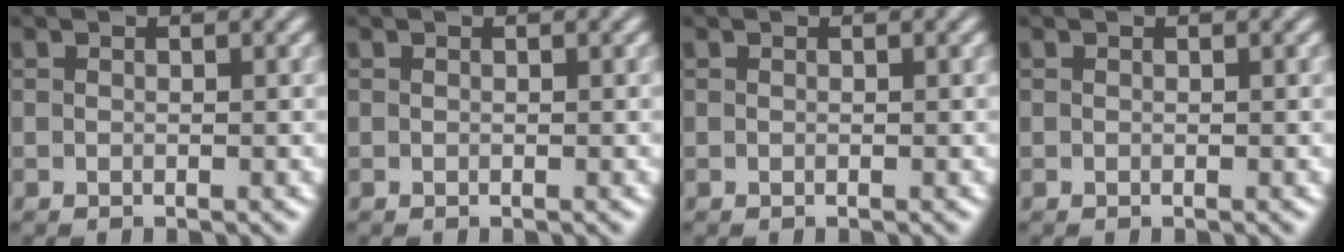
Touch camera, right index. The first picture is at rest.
{"total": 0.0}
{"total": 0.0}
{"total": 0.0}